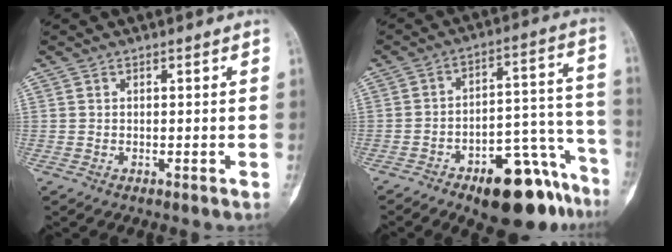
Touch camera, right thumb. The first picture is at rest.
{"total": 17.2, "force": [-11.1, 6.9, 11.2], "torque": [-0.104, 0.101, -0.162]}